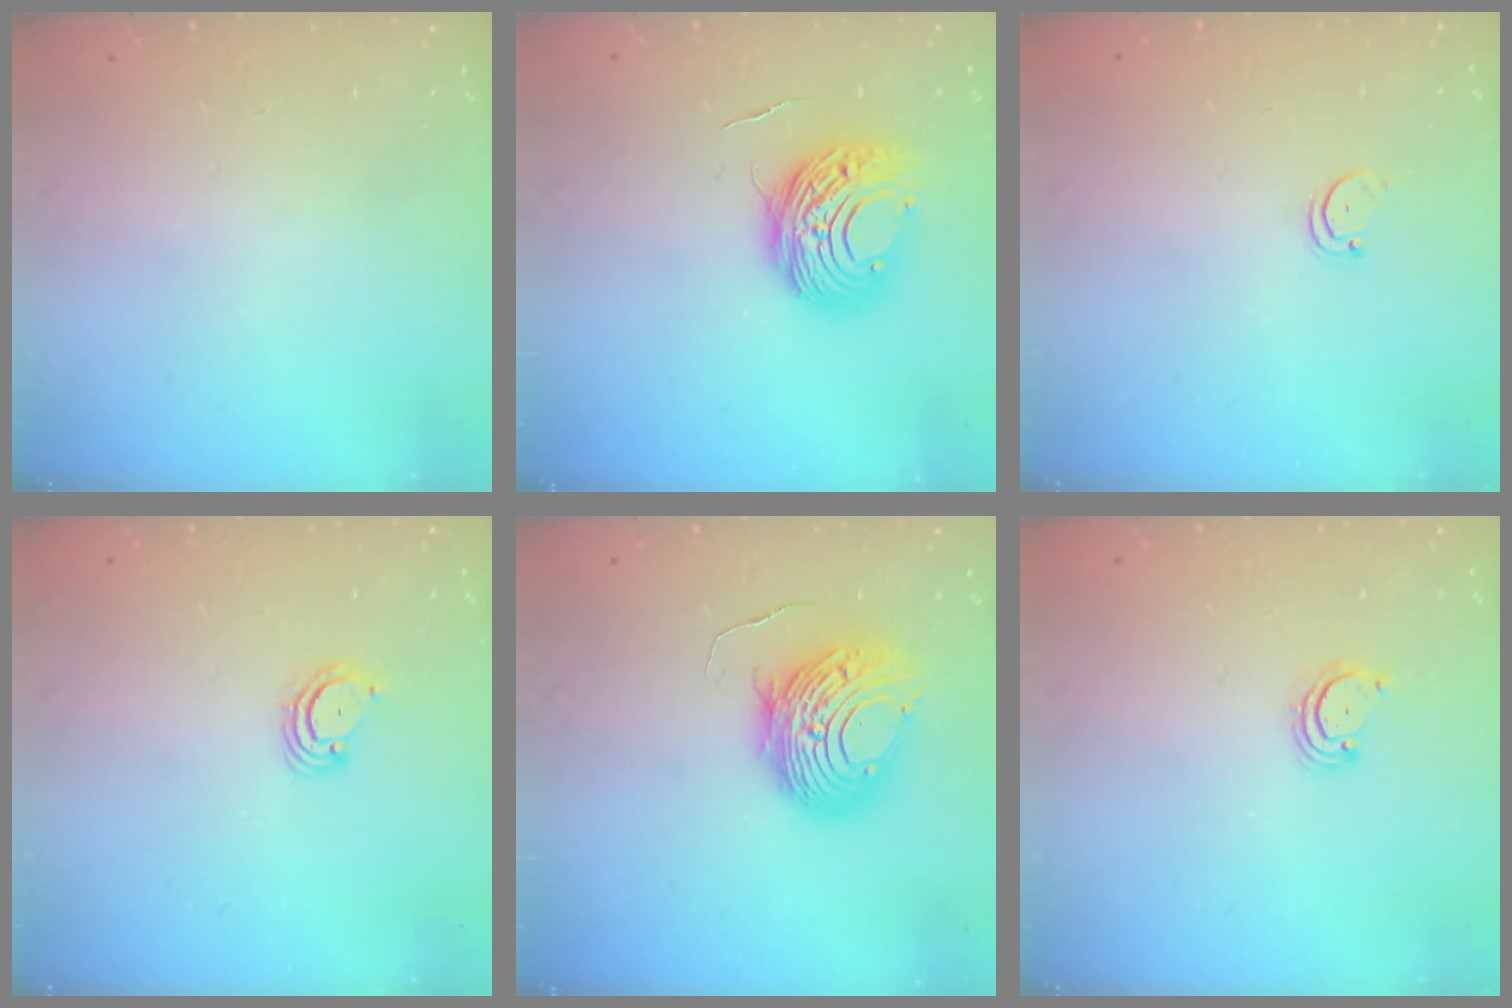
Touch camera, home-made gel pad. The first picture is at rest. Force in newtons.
{"total": 11.3, "press": 11.3, "slide": 0.9}
{"total": 1.5, "press": 1.5, "slide": 0.3}
{"total": 3.9, "press": 3.9, "slide": 0.2}
{"total": 11.8, "press": 11.7, "slide": 1.0}
{"total": 2.5, "press": 2.5, "slide": 0.3}